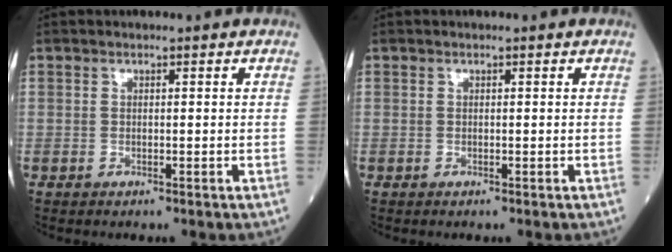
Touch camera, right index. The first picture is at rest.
{"total": 0.0}